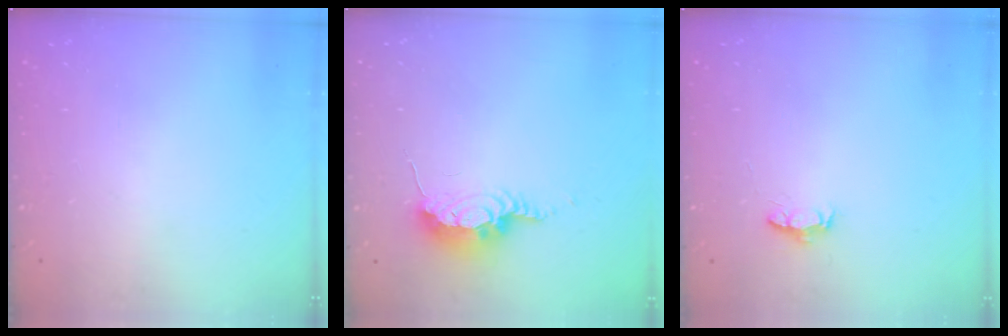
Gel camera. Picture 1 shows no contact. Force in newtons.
{"total": 7.7, "press": 7.6, "slide": 1.2}
{"total": 3.9, "press": 3.9, "slide": 0.5}